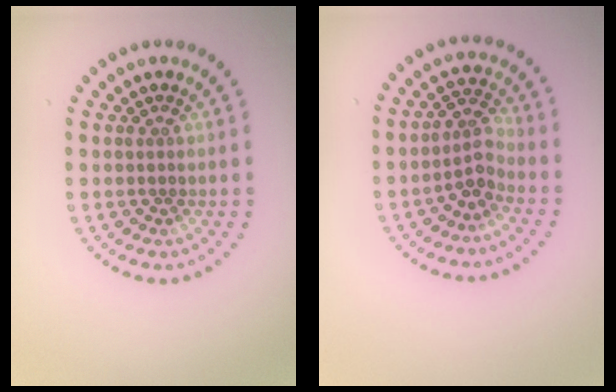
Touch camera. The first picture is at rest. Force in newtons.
{"total": 2.5, "press": 1.9, "slide": 1.6}